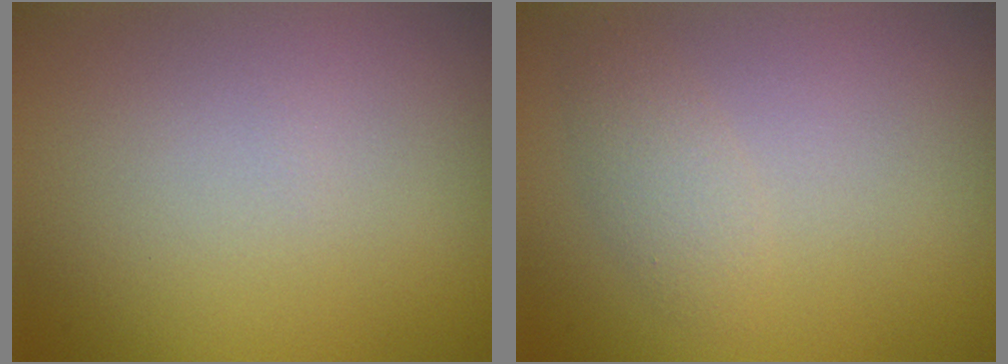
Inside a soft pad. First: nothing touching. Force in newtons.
{"total": 1.6, "press": 1.6, "slide": 0.0}